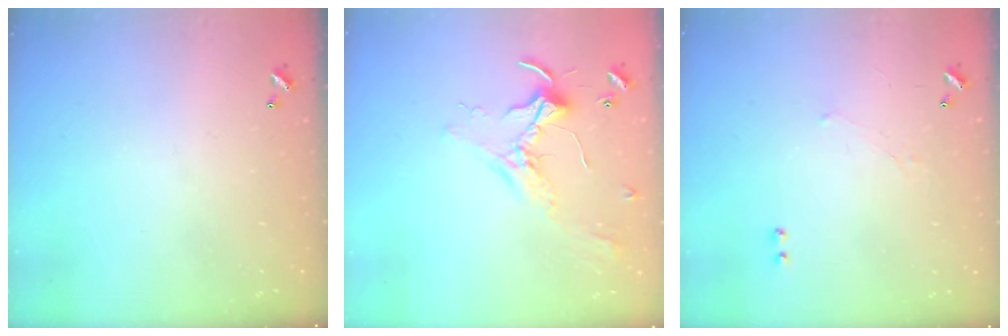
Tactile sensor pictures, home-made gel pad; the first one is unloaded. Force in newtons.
{"total": 2.5, "press": 2.5, "slide": 0.5}
{"total": 0.7, "press": 0.2, "slide": 0.7}